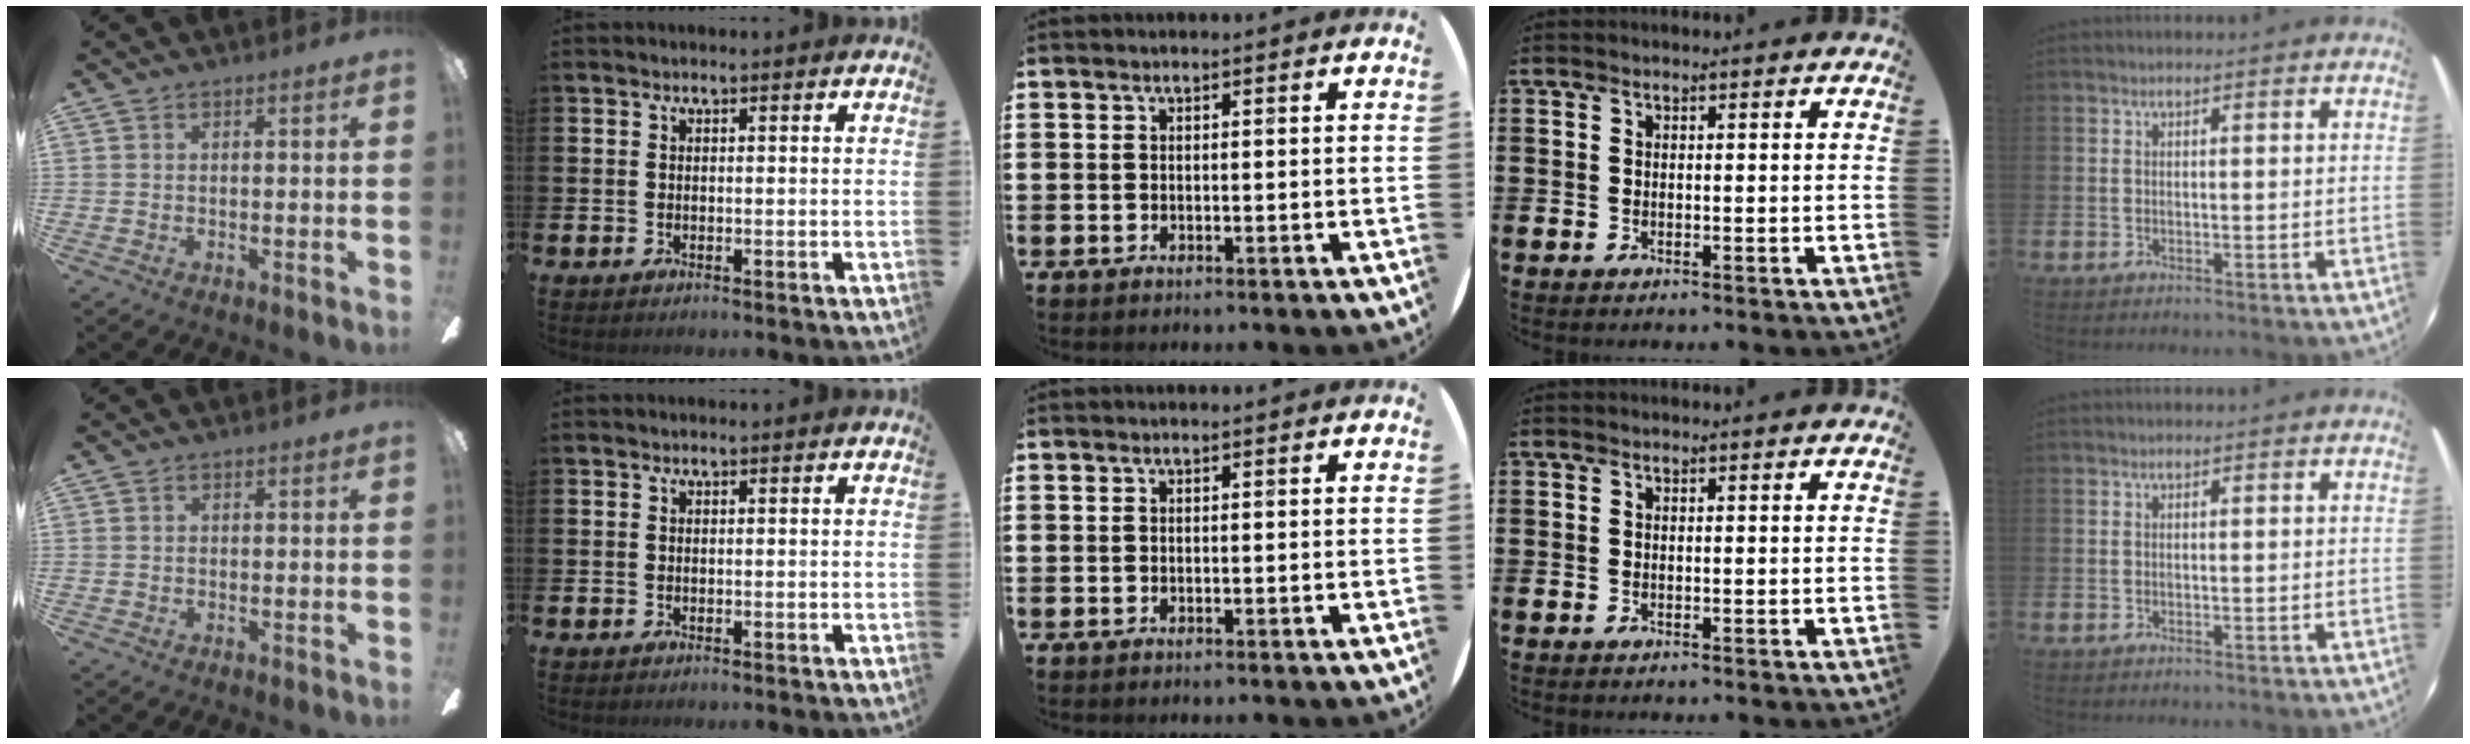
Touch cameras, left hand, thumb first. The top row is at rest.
{"thumb": {"total": 0.5, "force": [0.1, 0.5, 0.2], "torque": [-0.003, 0.004, 0.000]}}